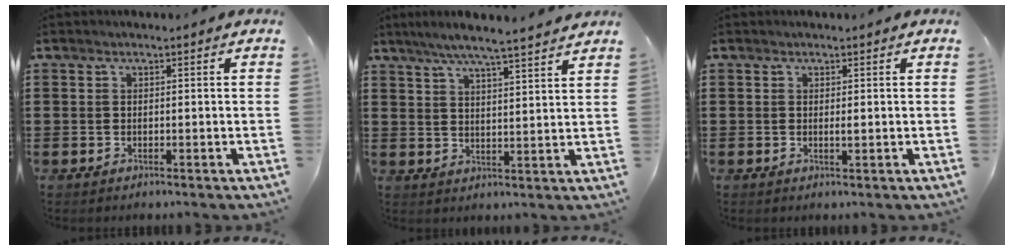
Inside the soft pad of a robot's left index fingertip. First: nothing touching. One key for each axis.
{"total": 5.8, "fx": 5.1, "fy": -0.6, "fz": 2.6, "tx": -0.066, "ty": -0.019, "tz": 0.088}
{"total": 0.7, "fx": 0.1, "fy": 0.1, "fz": 0.7, "tx": -0.014, "ty": -0.004, "tz": 0.004}